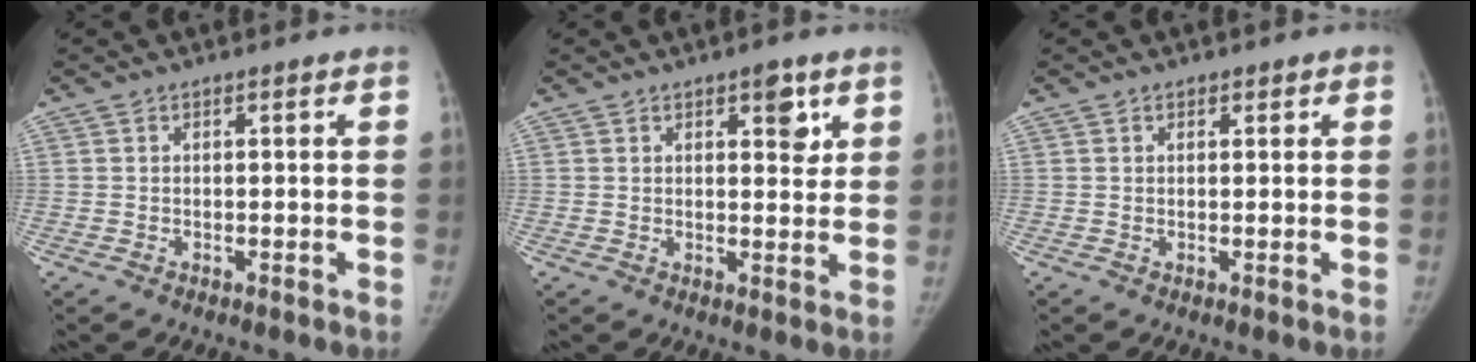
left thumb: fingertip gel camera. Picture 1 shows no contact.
{"total": 4.5, "force": [2.3, 2.2, 3.2], "torque": [-0.018, -0.012, 0.029]}
{"total": 0.9, "force": [0.5, 0.7, 0.2], "torque": [0.009, -0.003, 0.005]}